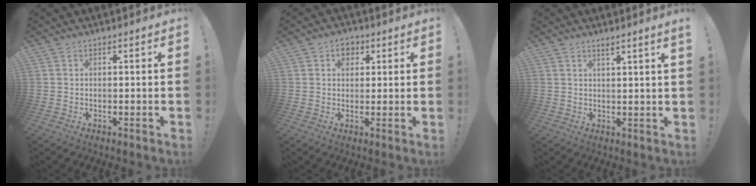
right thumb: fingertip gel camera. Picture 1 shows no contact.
{"total": 4.3, "force": [1.7, 3.4, 2.0], "torque": [-0.023, 0.000, 0.028]}
{"total": 2.6, "force": [1.8, -0.8, 1.7], "torque": [-0.027, -0.009, 0.027]}